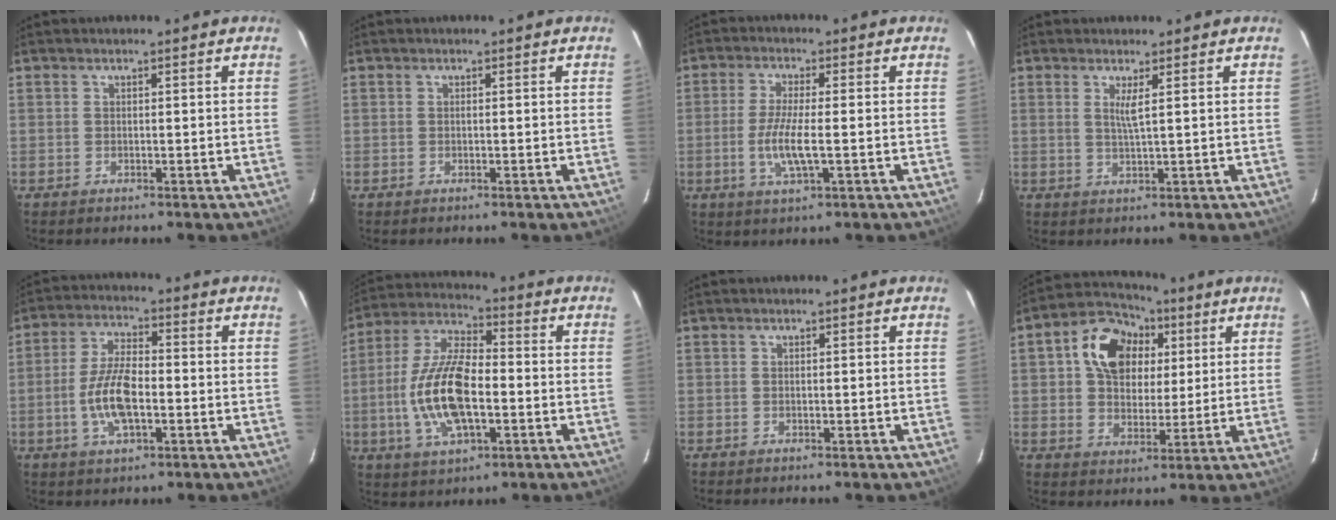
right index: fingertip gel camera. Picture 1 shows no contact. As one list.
[{"total": 0.0}, {"total": 6.8, "force": [-1.4, 1.1, 6.6], "torque": [-0.133, -0.008, -0.029]}, {"total": 2.4, "force": [0.9, -0.3, 2.1], "torque": [-0.039, -0.005, 0.016]}, {"total": 9.6, "force": [-2.3, 3.9, 8.5], "torque": [-0.174, 0.004, -0.044]}, {"total": 15.4, "force": [-3.0, 6.5, 13.6], "torque": [-0.288, 0.002, -0.057]}, {"total": 0.0}, {"total": 13.1, "force": [4.0, 9.8, 7.6], "torque": [-0.166, 0.046, 0.069]}]